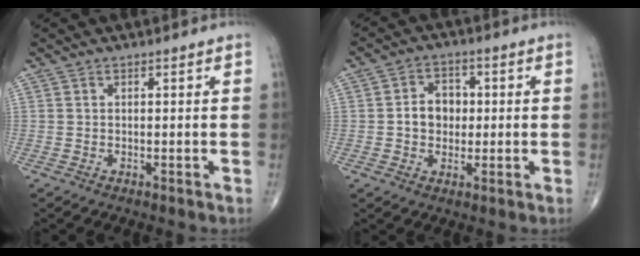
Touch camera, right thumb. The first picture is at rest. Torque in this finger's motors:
{"motor_torque": [0.99, 1.15, 0.52, -0.20, 0.03]}